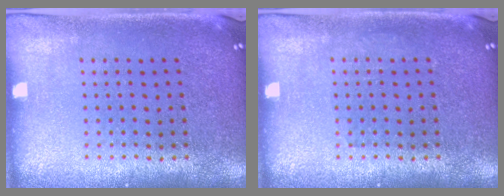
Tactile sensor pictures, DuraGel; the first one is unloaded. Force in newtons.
{"total": 0.6, "press": 0.6, "slide": 0.1}